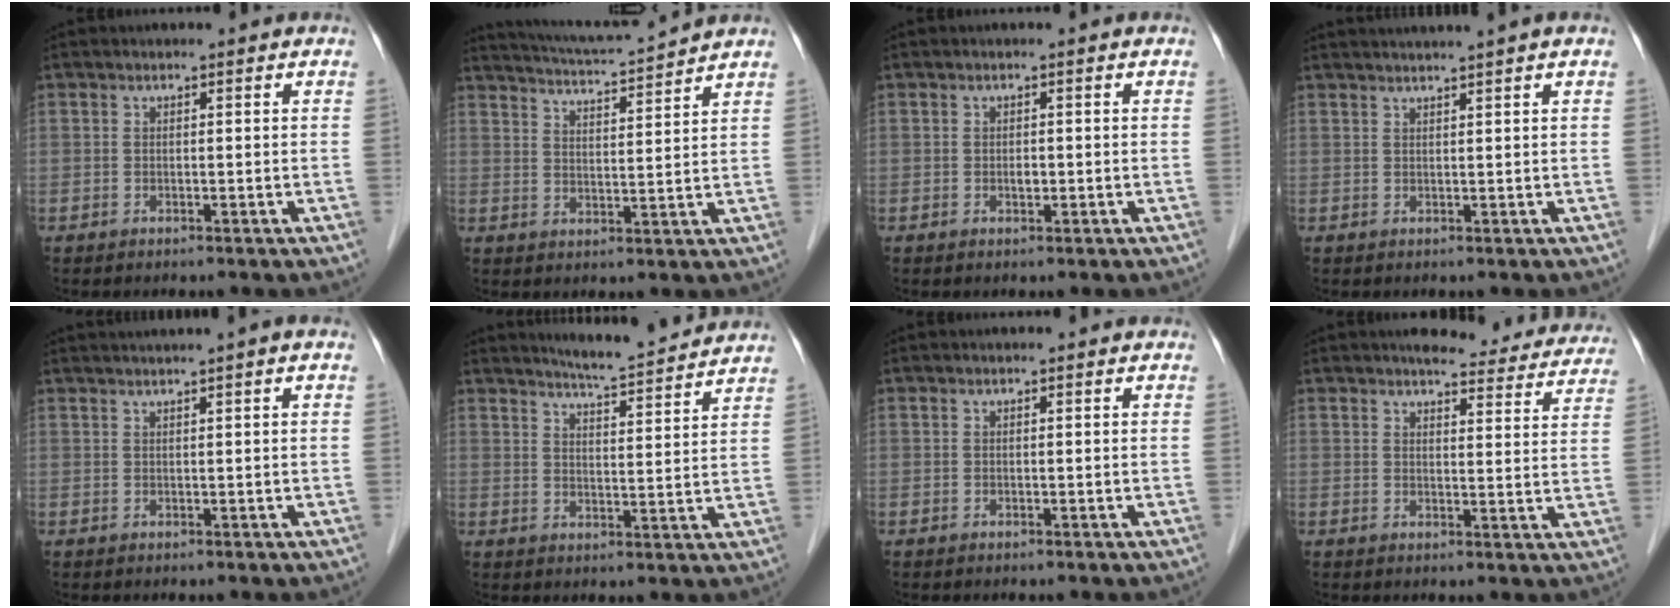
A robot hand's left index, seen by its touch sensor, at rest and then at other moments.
{"total": 10.5, "force": [10.0, -1.0, 3.1], "torque": [-0.063, 0.013, 0.157]}
{"total": 0.9, "force": [-0.2, 0.5, 0.7], "torque": [-0.013, 0.001, -0.002]}
{"total": 4.5, "force": [3.8, -1.3, 2.1], "torque": [-0.026, 0.020, 0.059]}
{"total": 3.5, "force": [2.6, -0.8, 2.2], "torque": [-0.035, 0.024, 0.048]}
{"total": 9.8, "force": [9.3, -0.3, 3.0], "torque": [-0.060, 0.003, 0.129]}
{"total": 0.0}
{"total": 14.4, "force": [13.4, 3.2, 4.4], "torque": [-0.026, -0.017, 0.137]}